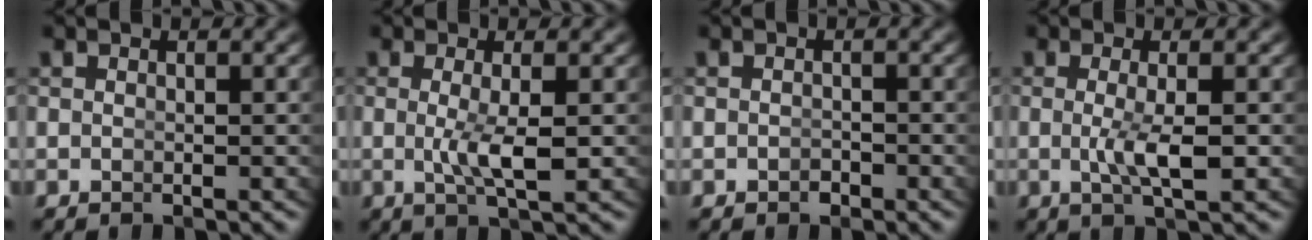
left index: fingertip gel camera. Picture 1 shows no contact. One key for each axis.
{"total": 3.0, "fx": -0.3, "fy": 0.0, "fz": 3.0, "tx": -0.061, "ty": -0.017, "tz": 0.006}
{"total": 0.7, "fx": -0.7, "fy": 0.0, "fz": -0.1, "tx": 0.003, "ty": -0.008, "tz": -0.005}
{"total": 2.9, "fx": -0.5, "fy": 0.0, "fz": 2.9, "tx": -0.058, "ty": -0.013, "tz": 0.000}